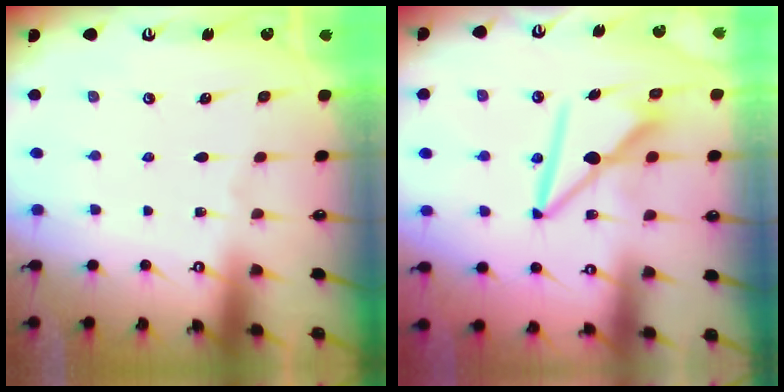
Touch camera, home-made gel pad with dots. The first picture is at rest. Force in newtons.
{"total": 9.9, "press": 9.8, "slide": 1.1}